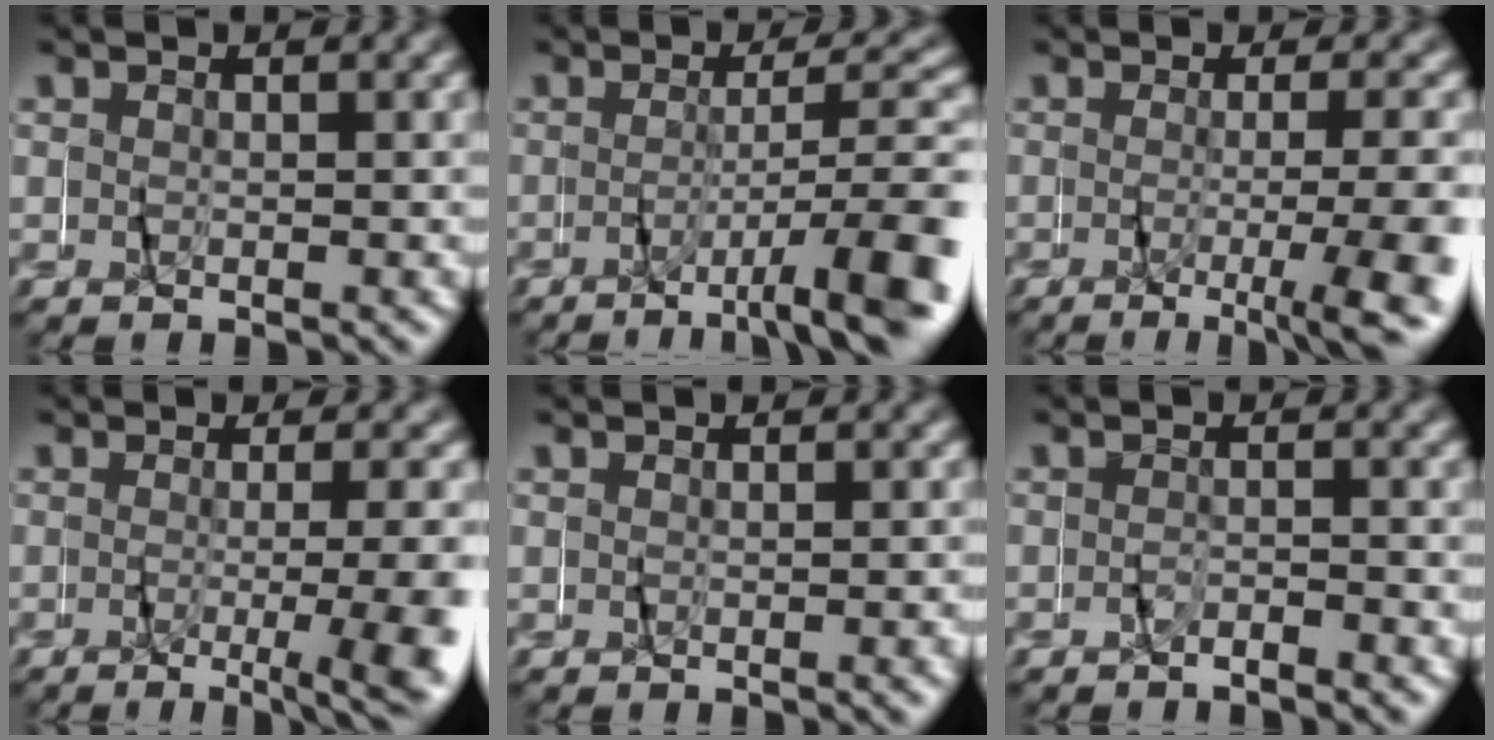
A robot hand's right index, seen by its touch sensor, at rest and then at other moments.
{"total": 6.9, "force": [-4.3, -0.2, 5.3], "torque": [-0.090, -0.016, -0.063]}
{"total": 4.9, "force": [-2.8, -1.1, 3.9], "torque": [-0.043, -0.008, -0.043]}
{"total": 5.5, "force": [-2.6, -0.3, 4.9], "torque": [-0.051, -0.011, -0.038]}
{"total": 0.8, "force": [-0.4, -0.6, 0.0], "torque": [-0.009, -0.004, -0.004]}
{"total": 1.2, "force": [-1.1, 0.3, 0.2], "torque": [-0.017, 0.006, -0.027]}